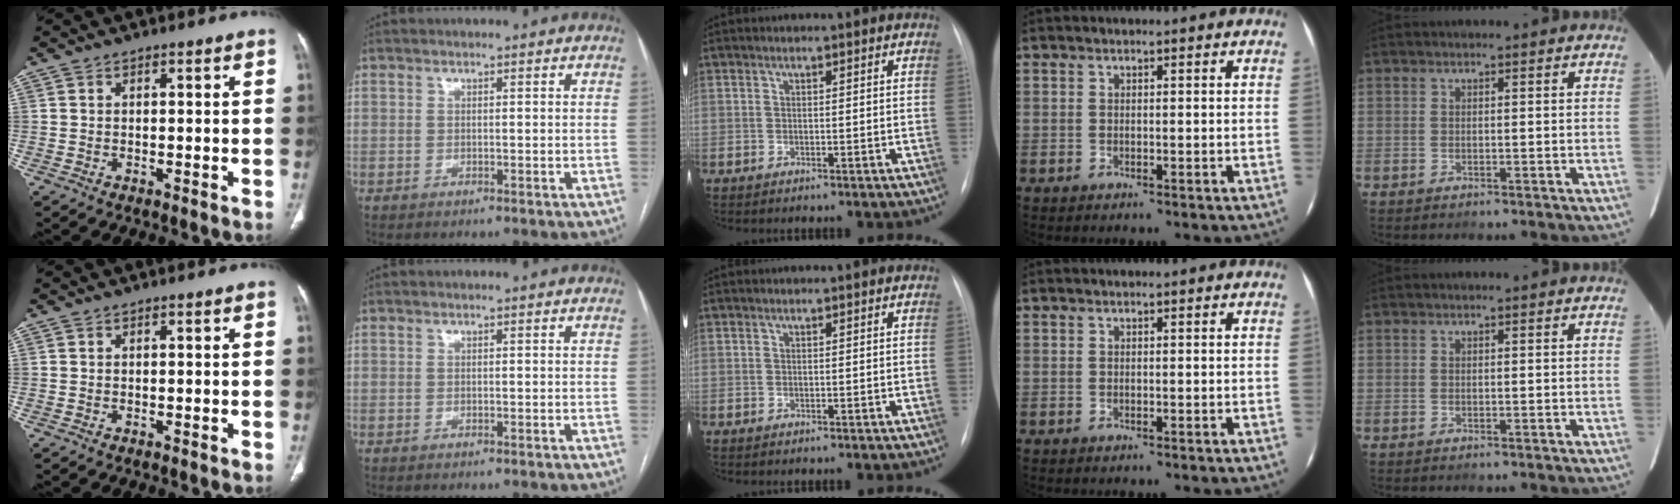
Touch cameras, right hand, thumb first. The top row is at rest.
{}